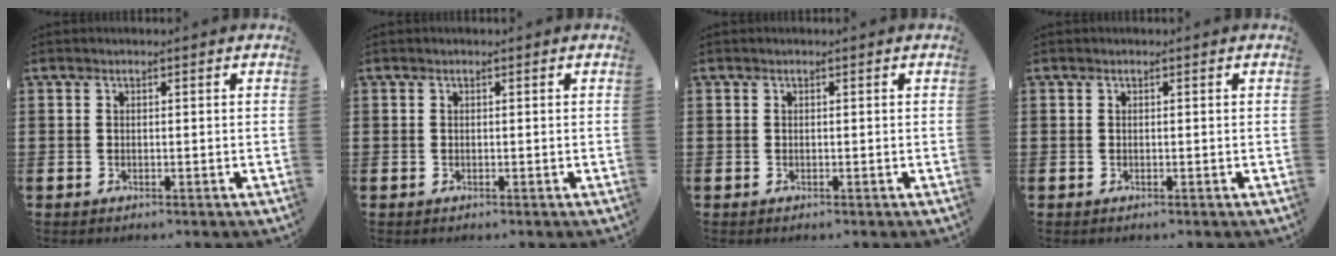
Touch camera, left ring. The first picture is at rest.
{"total": 0.0}
{"total": 0.0}
{"total": 0.0}